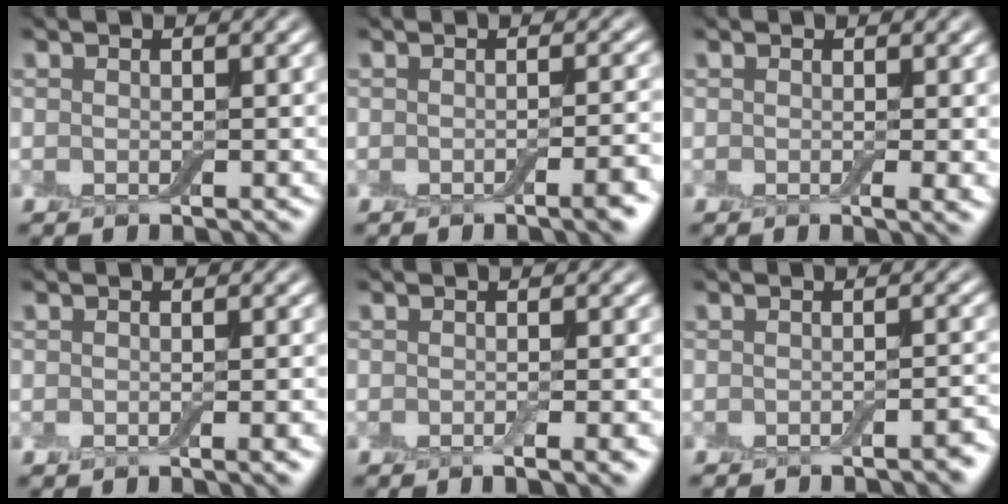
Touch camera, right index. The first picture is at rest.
{"total": 2.8, "force": [-1.2, 0.7, 2.4], "torque": [-0.024, 0.004, -0.022]}
{"total": 1.6, "force": [0.0, 0.3, 1.6], "torque": [-0.017, -0.004, -0.003]}
{"total": 1.8, "force": [-0.7, 0.5, 1.5], "torque": [-0.019, -0.003, -0.010]}
{"total": 2.5, "force": [-1.0, 0.5, 2.2], "torque": [-0.027, -0.003, -0.016]}
{"total": 1.9, "force": [-1.3, 0.4, 1.2], "torque": [-0.008, 0.001, -0.022]}